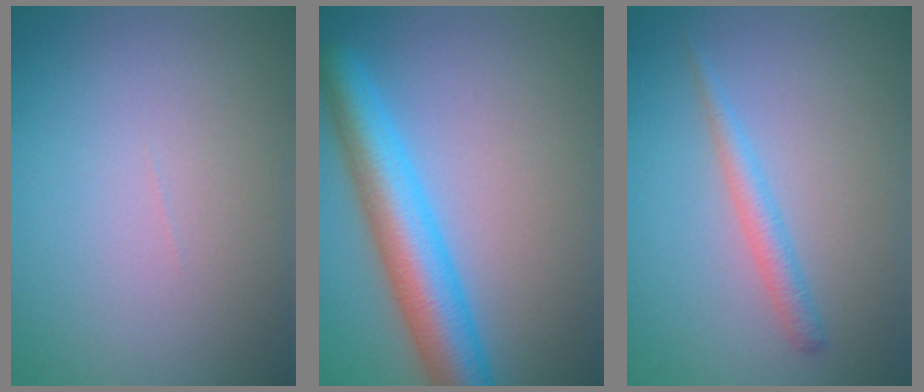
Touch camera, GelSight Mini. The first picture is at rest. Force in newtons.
{"total": 6.7, "press": 6.7, "slide": 0.2}
{"total": 1.8, "press": 1.8, "slide": 0.0}